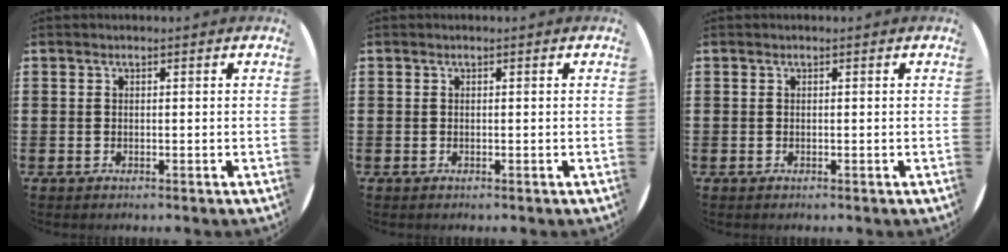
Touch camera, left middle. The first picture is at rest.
{"total": 0.0}
{"total": 0.0}